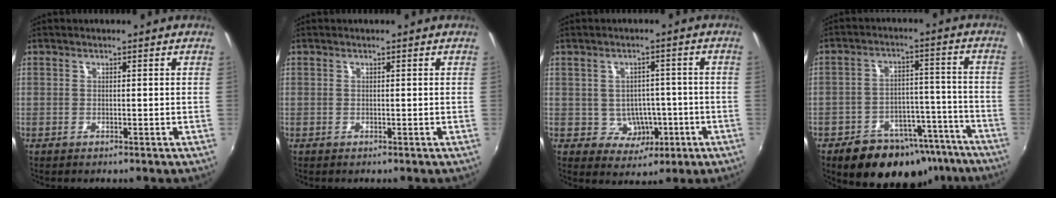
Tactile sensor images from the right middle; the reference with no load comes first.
{"total": 0.0}
{"total": 5.9, "force": [-1.4, 5.4, 1.9], "torque": [-0.046, 0.013, -0.001]}
{"total": 17.6, "force": [-13.1, 9.5, 7.0], "torque": [-0.128, 0.040, -0.162]}